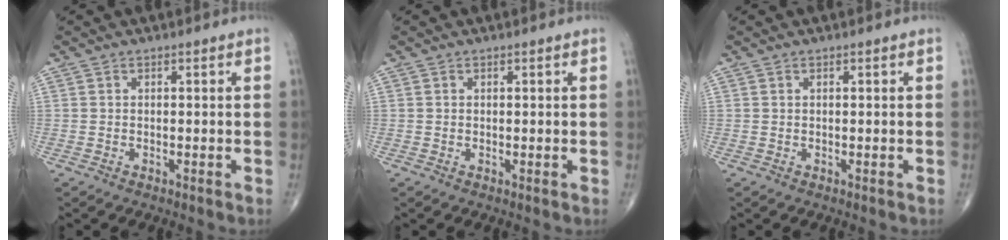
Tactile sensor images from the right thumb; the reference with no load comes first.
{"total": 0.0}
{"total": 0.0}